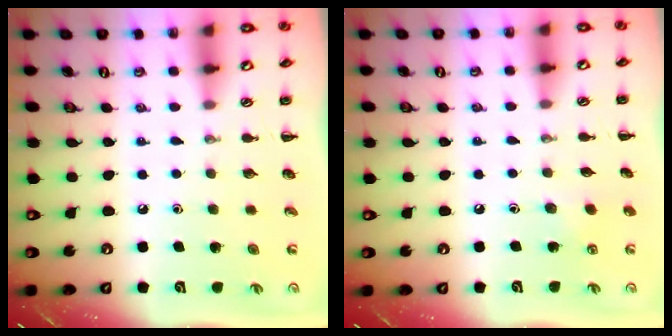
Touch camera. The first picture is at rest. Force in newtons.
{"total": 6.2, "press": 6.0, "slide": 1.5}